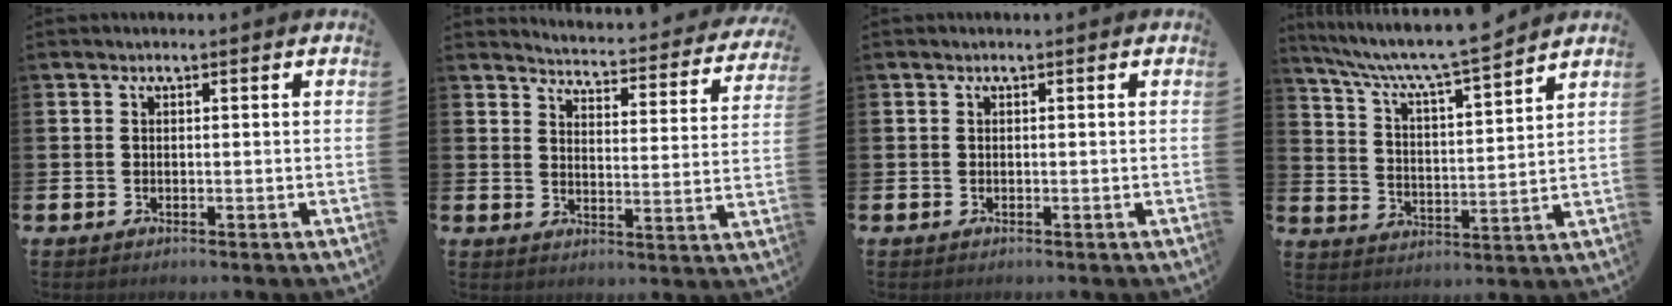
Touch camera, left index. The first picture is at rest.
{"total": 4.0, "force": [4.0, 0.2, 0.3], "torque": [-0.020, -0.039, 0.063]}
{"total": 0.0}
{"total": 7.1, "force": [6.8, -0.2, 2.3], "torque": [-0.075, -0.054, 0.114]}